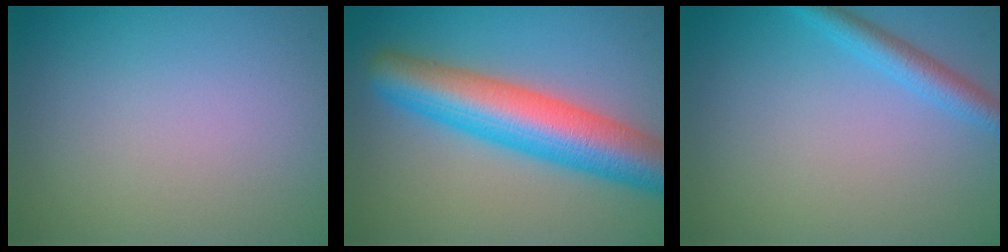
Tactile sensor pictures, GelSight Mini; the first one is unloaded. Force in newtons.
{"total": 9.0, "press": 9.0, "slide": 0.2}
{"total": 2.5, "press": 2.5, "slide": 0.1}